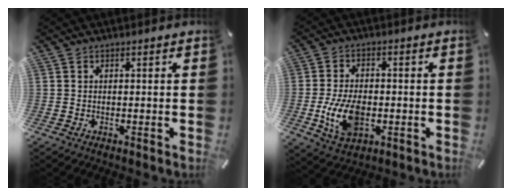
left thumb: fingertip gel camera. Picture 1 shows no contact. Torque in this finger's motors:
{"motor_torque": [0.09, 0.86, 0.36, 0.23, 0.19]}